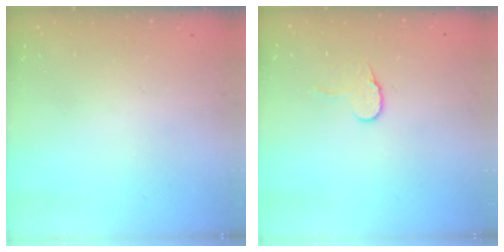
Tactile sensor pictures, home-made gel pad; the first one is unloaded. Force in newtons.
{"total": 7.3, "press": 7.3, "slide": 0.4}